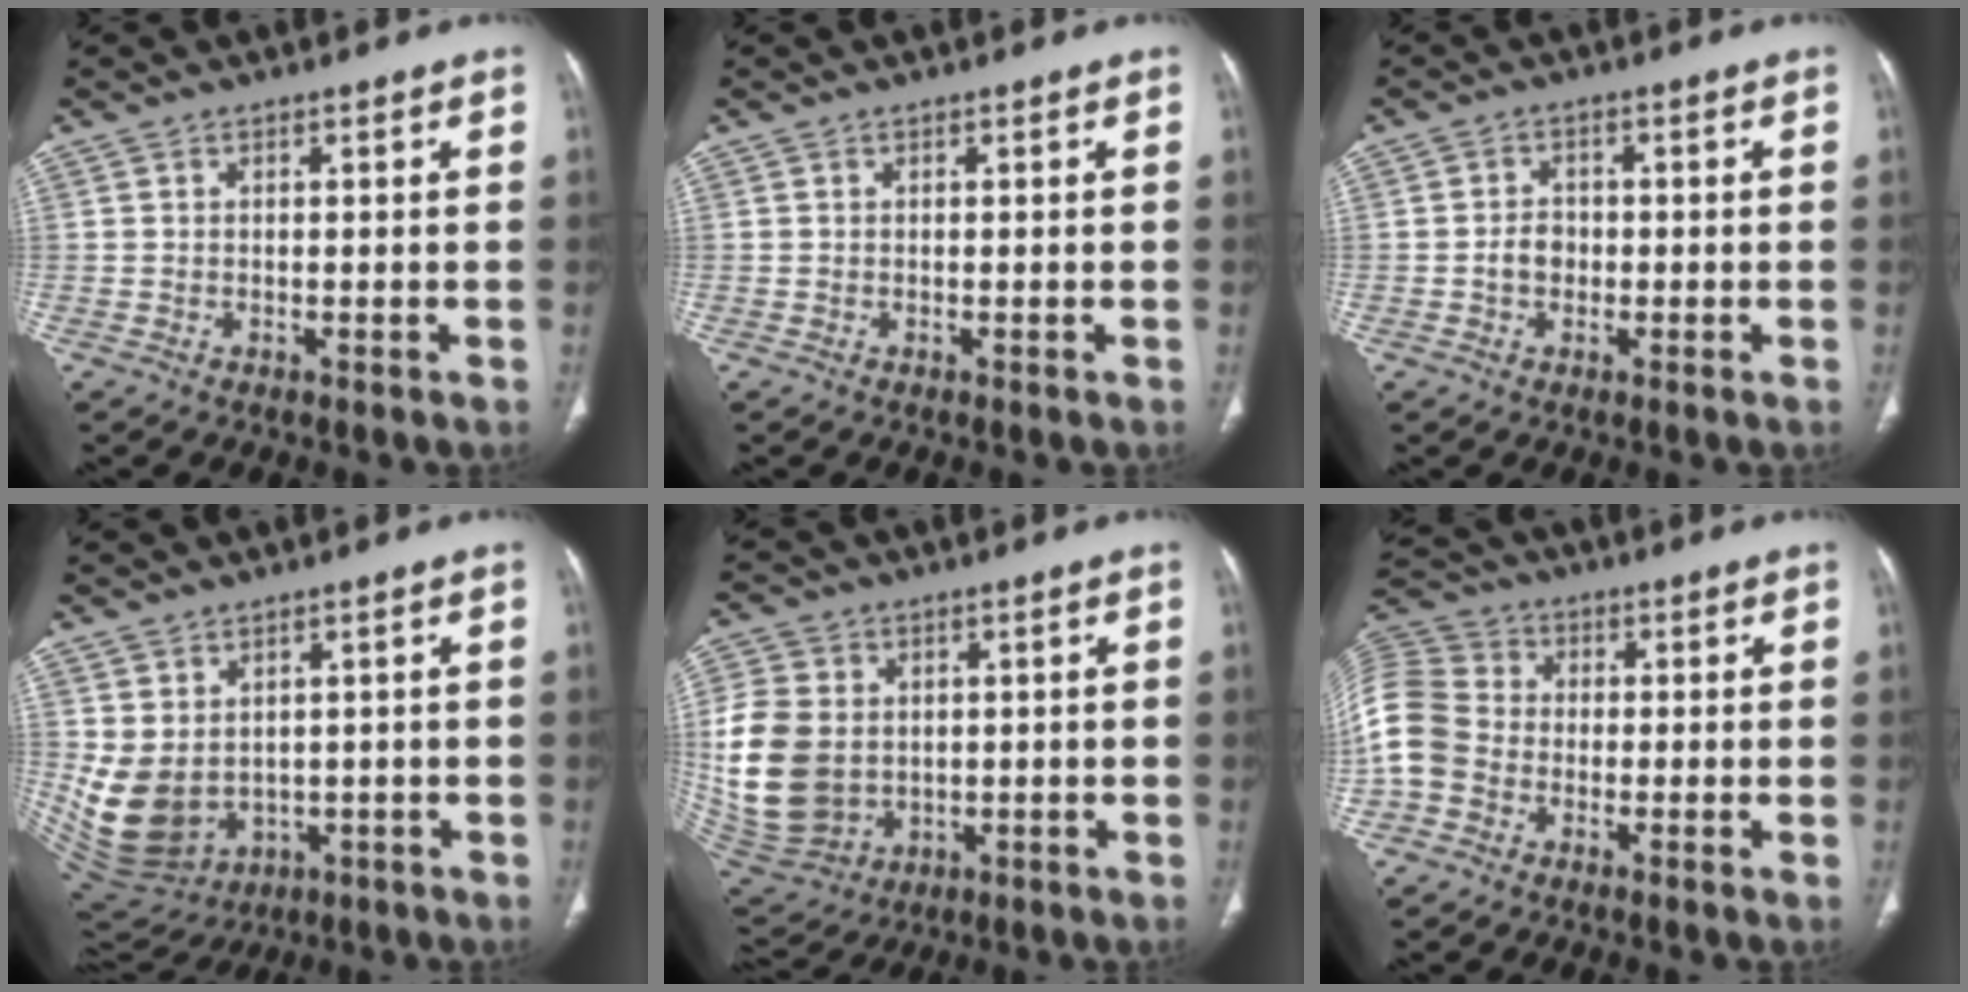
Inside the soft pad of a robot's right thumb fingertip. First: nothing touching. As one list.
[{"total": 0.0}, {"total": 3.0, "force": [-0.5, 2.6, 1.4], "torque": [-0.012, 0.013, -0.013]}, {"total": 11.5, "force": [0.2, 9.4, 6.6], "torque": [-0.122, -0.004, 0.043]}, {"total": 16.3, "force": [0.4, 13.2, 9.6], "torque": [-0.195, -0.006, 0.028]}, {"total": 12.4, "force": [-2.7, 10.5, 6.1], "torque": [-0.137, 0.030, -0.063]}]